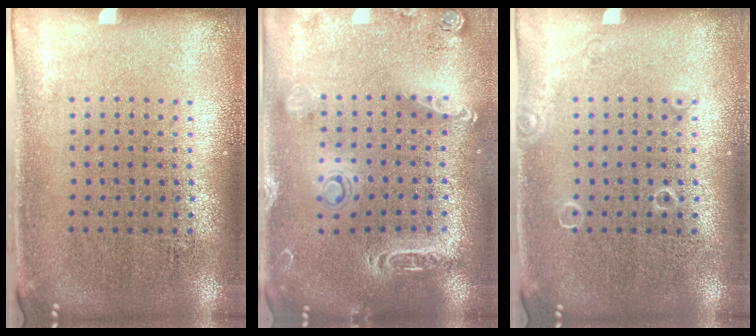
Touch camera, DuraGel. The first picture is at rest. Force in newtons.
{"total": 2.0, "press": 1.9, "slide": 0.6}
{"total": 0.7, "press": 0.7, "slide": 0.1}